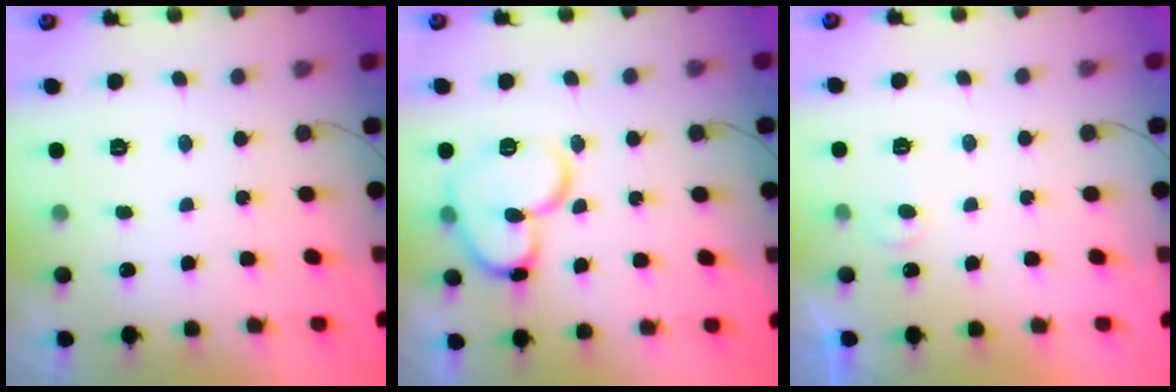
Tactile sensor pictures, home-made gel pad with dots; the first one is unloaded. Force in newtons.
{"total": 14.6, "press": 14.5, "slide": 2.1}
{"total": 4.4, "press": 4.4, "slide": 0.5}